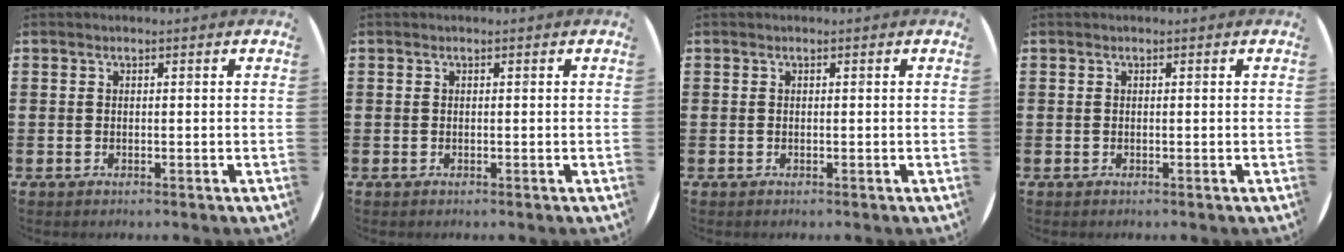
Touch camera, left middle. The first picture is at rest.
{"total": 0.0}
{"total": 0.0}
{"total": 0.0}